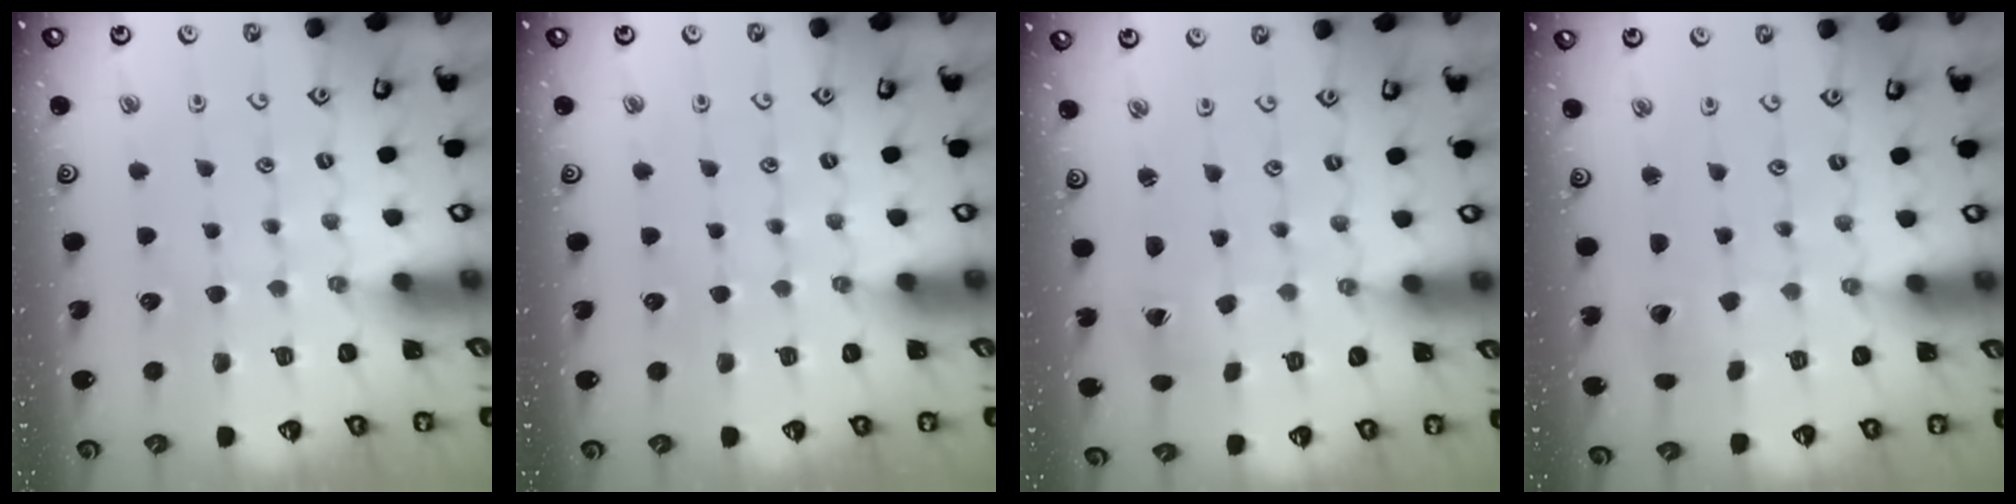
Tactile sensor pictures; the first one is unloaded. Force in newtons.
{"total": 0.0}
{"total": 0.5, "press": 0.5, "slide": 0.1}
{"total": 2.7, "press": 2.7, "slide": 0.3}